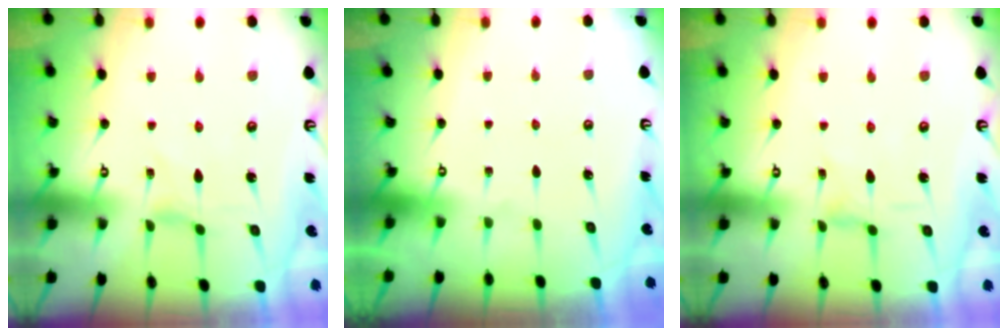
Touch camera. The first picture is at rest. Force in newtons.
{"total": 0.0}
{"total": 1.1, "press": 1.1, "slide": 0.2}